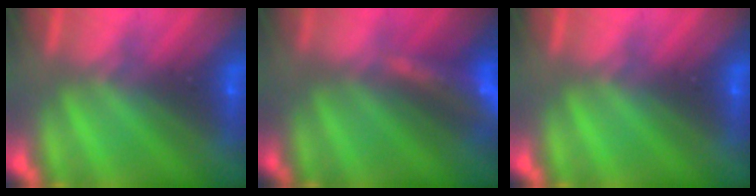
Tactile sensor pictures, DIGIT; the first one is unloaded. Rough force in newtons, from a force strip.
{"total": 9.0}
{"total": 0.0}